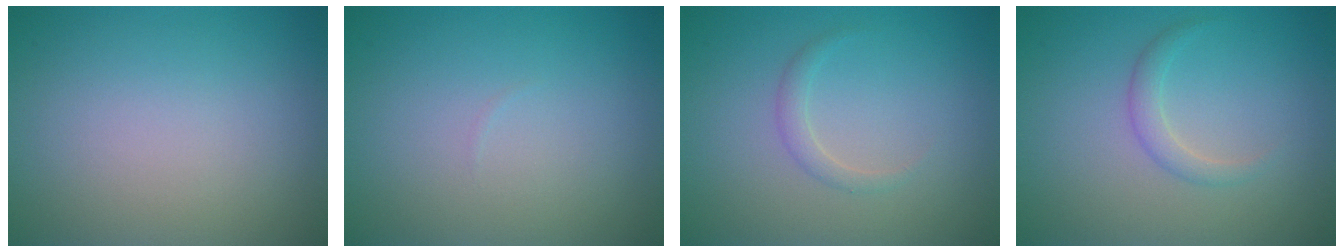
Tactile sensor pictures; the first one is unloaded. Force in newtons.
{"total": 0.0}
{"total": 1.1, "press": 1.1, "slide": 0.1}
{"total": 1.4, "press": 1.4, "slide": 0.1}